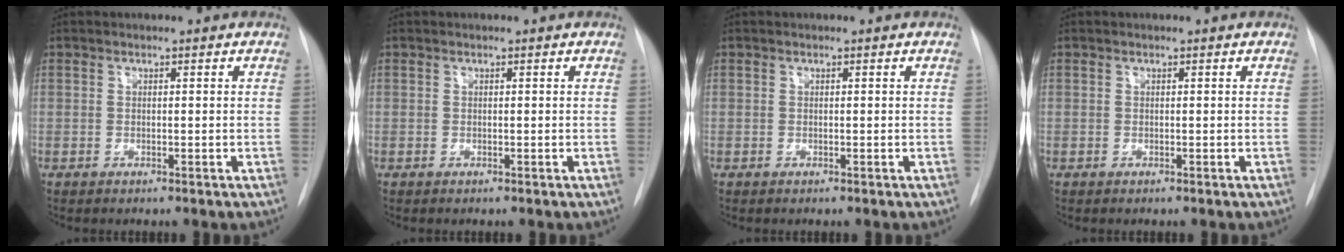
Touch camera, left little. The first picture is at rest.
{"total": 0.0}
{"total": 0.0}
{"total": 0.0}